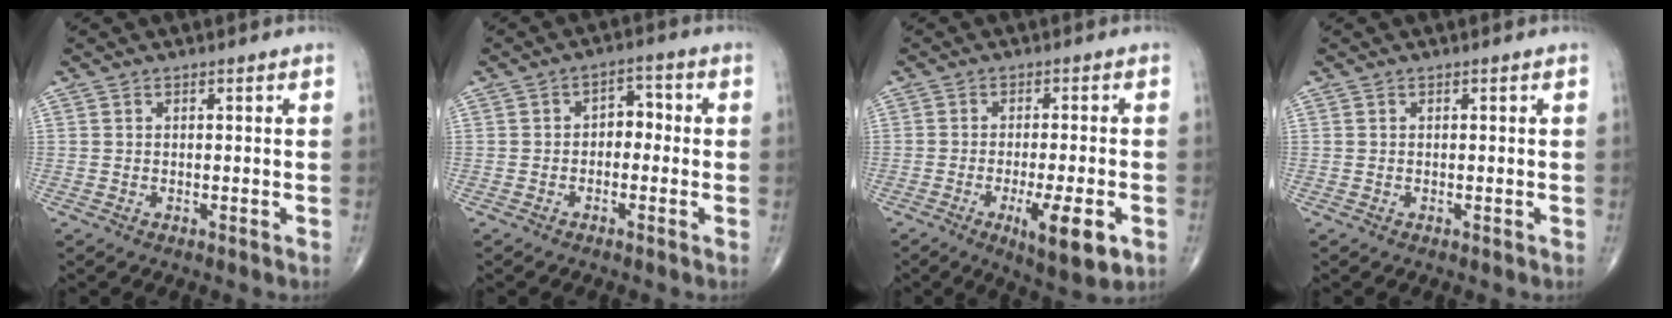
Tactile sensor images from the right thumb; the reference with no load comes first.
{"total": 4.0, "force": [-0.6, 2.9, 2.8], "torque": [-0.019, 0.020, -0.020]}
{"total": 9.7, "force": [-3.6, 2.3, 8.7], "torque": [-0.134, -0.009, -0.050]}
{"total": 0.0}